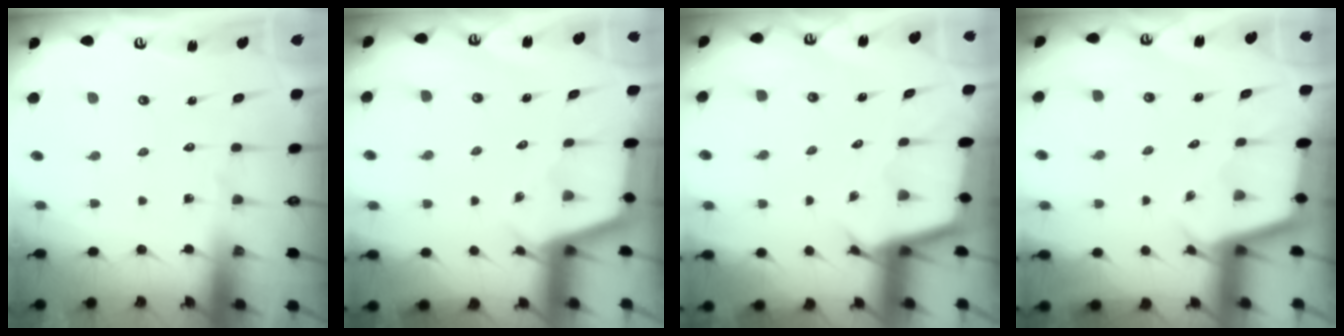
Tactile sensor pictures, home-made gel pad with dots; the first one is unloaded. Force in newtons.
{"total": 2.9, "press": 2.9, "slide": 0.3}
{"total": 2.7, "press": 2.7, "slide": 0.1}
{"total": 2.3, "press": 2.3, "slide": 0.2}